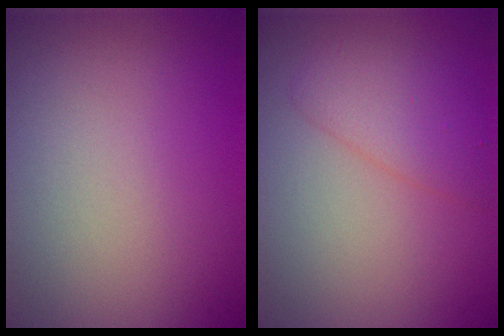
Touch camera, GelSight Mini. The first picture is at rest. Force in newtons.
{"total": 2.7, "press": 2.7, "slide": 0.1}